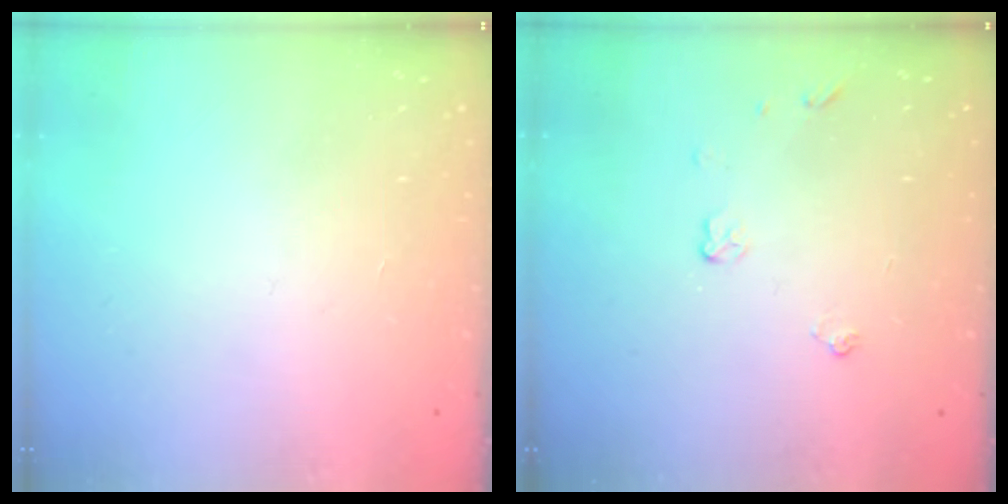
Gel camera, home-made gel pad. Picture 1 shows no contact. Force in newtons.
{"total": 3.8, "press": 3.8, "slide": 0.6}